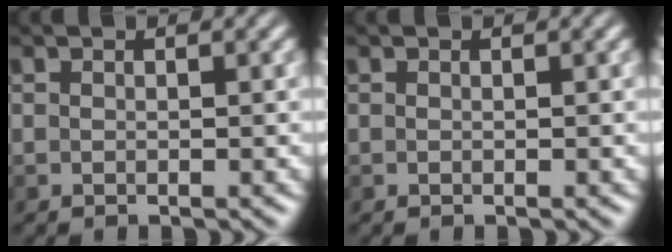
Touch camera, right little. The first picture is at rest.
{"total": 0.0}